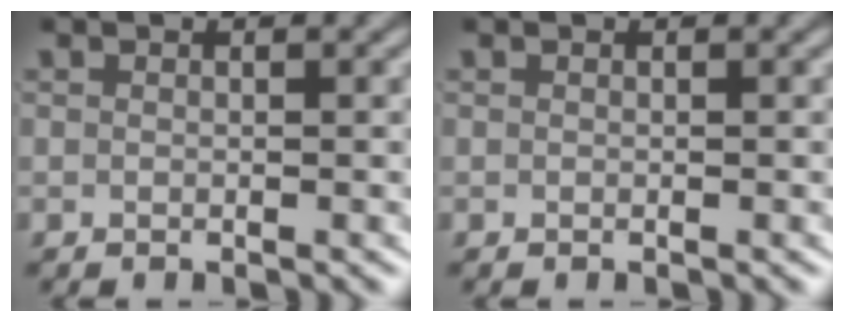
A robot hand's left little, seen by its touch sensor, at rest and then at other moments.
{"total": 0.0}